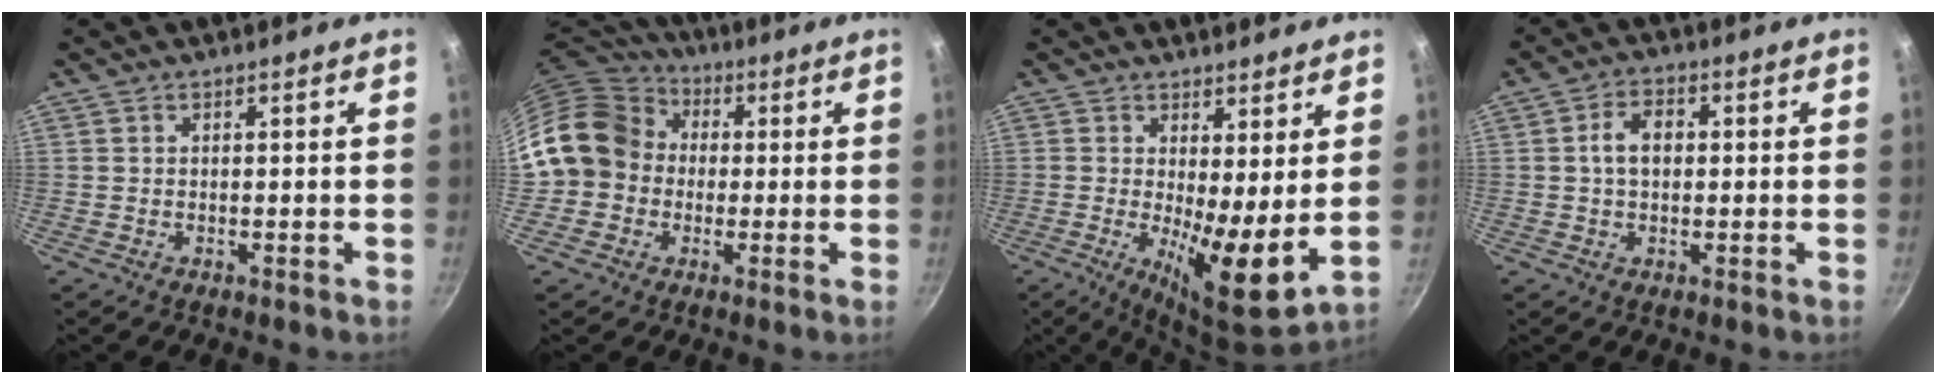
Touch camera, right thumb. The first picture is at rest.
{"total": 14.2, "force": [0.1, 12.6, 6.6], "torque": [-0.094, 0.039, -0.013]}
{"total": 10.4, "force": [1.6, 3.1, 9.8], "torque": [-0.150, -0.035, 0.023]}
{"total": 5.4, "force": [0.5, 3.7, 3.9], "torque": [-0.055, 0.015, 0.002]}